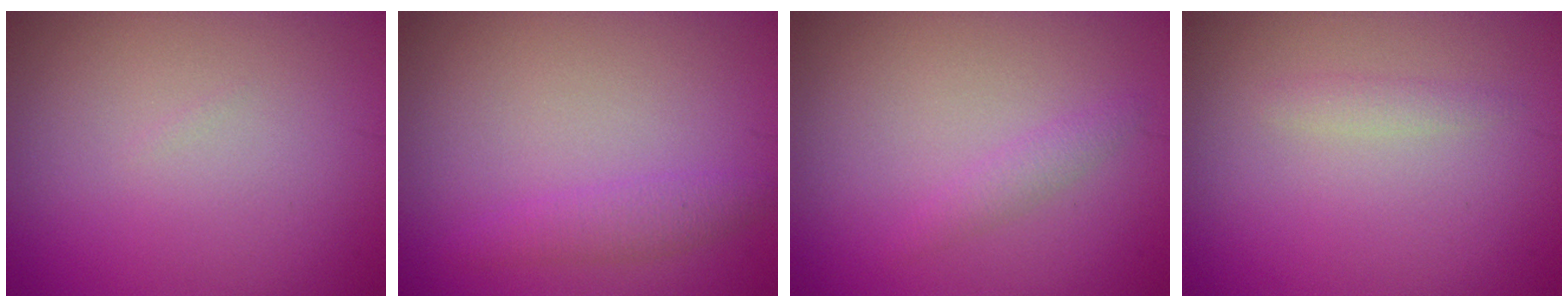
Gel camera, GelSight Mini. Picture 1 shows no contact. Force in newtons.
{"total": 1.7, "press": 1.7, "slide": 0.0}
{"total": 1.1, "press": 1.1, "slide": 0.1}
{"total": 0.9, "press": 0.9, "slide": 0.1}